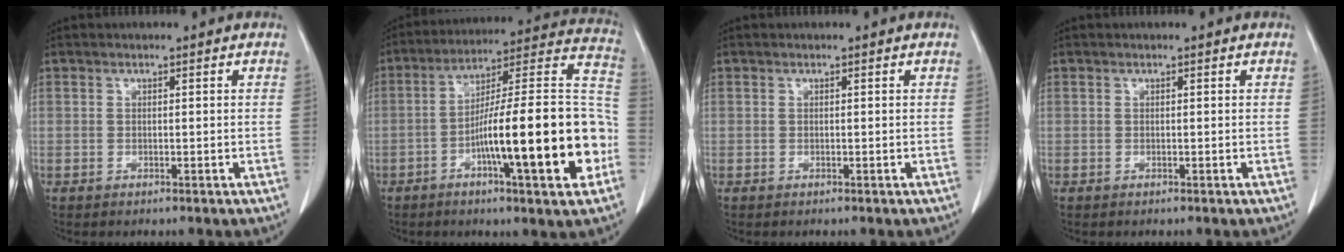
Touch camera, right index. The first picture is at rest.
{"total": 22.7, "force": [-6.7, 2.1, 21.5], "torque": [-0.283, 0.015, -0.103]}
{"total": 0.0}
{"total": 0.0}